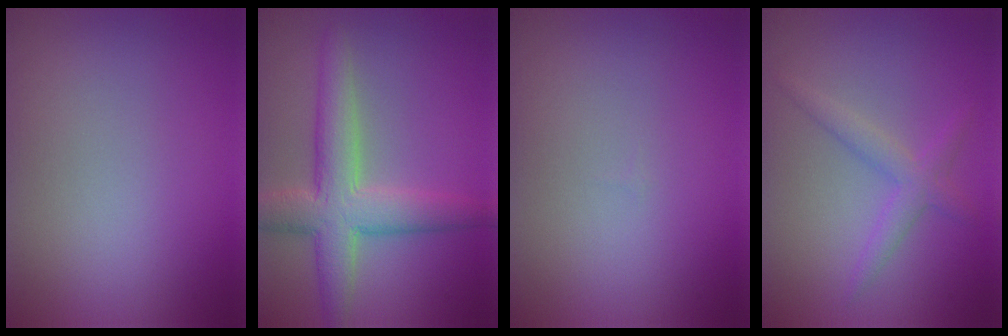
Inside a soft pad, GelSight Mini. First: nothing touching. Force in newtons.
{"total": 5.7, "press": 5.7, "slide": 0.3}
{"total": 0.0}
{"total": 2.2, "press": 2.2, "slide": 0.1}